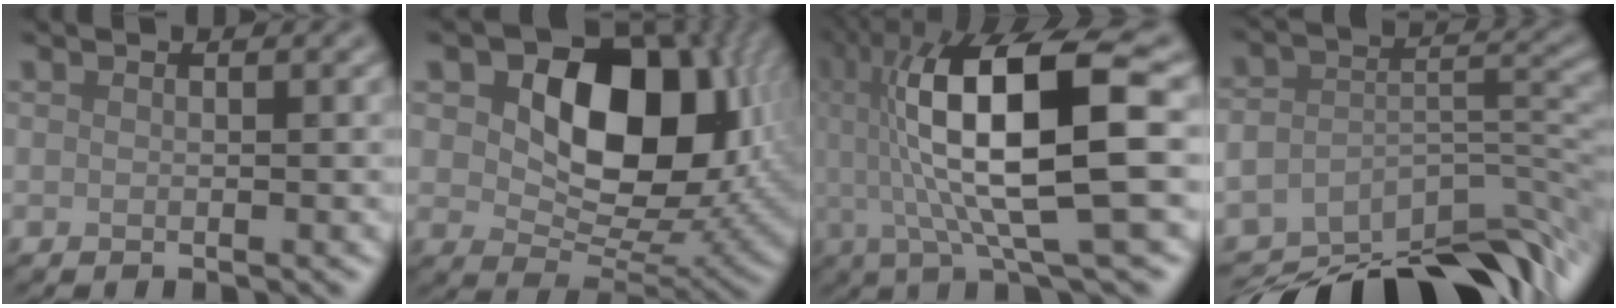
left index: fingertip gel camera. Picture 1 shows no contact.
{"total": 12.8, "force": [3.4, 8.4, 9.1], "torque": [-0.124, -0.005, 0.049]}
{"total": 13.4, "force": [1.5, 3.3, 12.9], "torque": [-0.207, 0.013, 0.027]}
{"total": 11.1, "force": [-8.5, 4.2, 5.8], "torque": [-0.088, -0.004, -0.130]}